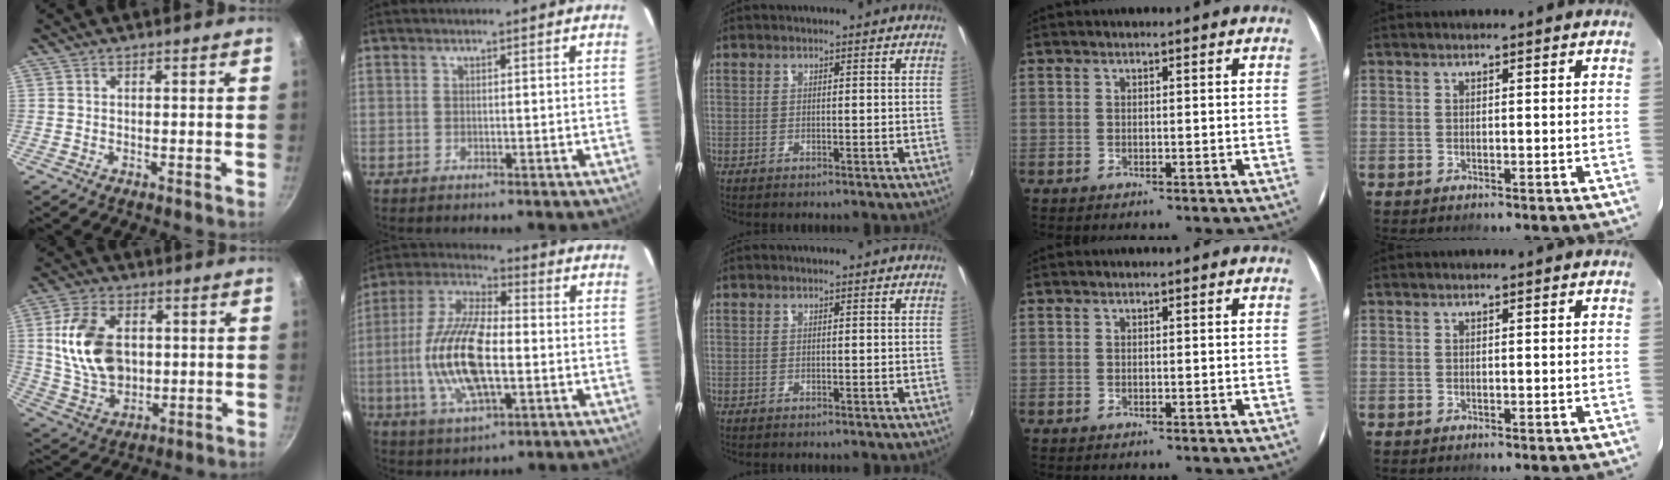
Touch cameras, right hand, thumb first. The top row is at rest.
{"thumb": {"total": 15.3, "force": [2.0, 10.5, 11.0], "torque": [-0.189, -0.005, 0.044]}, "index": {"total": 16.8, "force": [-2.5, 6.6, 15.2], "torque": [-0.314, 0.000, -0.048]}}